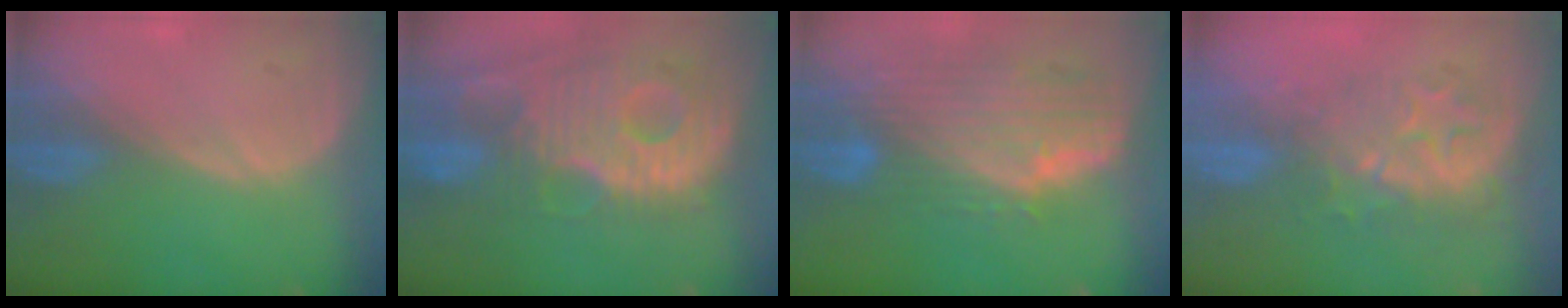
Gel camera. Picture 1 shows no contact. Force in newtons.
{"total": 13.5, "press": 11.7, "slide": 6.7}
{"total": 11.0, "press": 9.4, "slide": 5.6}
{"total": 9.1, "press": 7.9, "slide": 4.5}